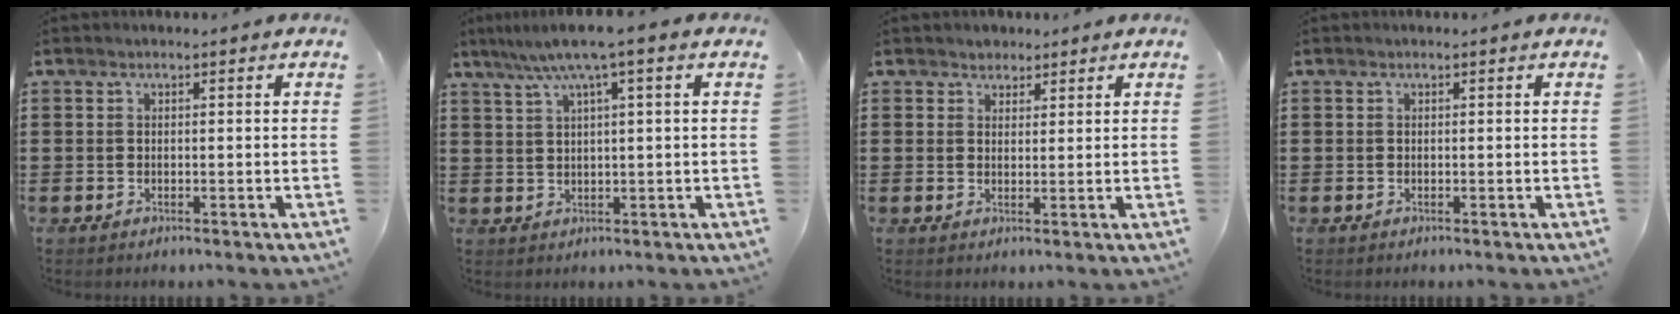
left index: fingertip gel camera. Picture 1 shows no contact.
{"total": 5.4, "force": [2.7, -0.1, 4.7], "torque": [-0.097, -0.001, 0.042]}
{"total": 2.1, "force": [1.7, 1.2, -0.1], "torque": [-0.006, 0.008, 0.033]}
{"total": 0.0}